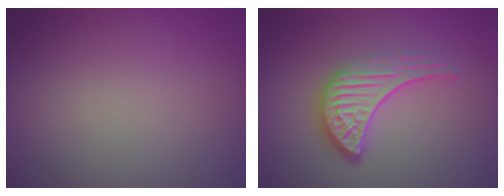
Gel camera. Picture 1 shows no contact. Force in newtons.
{"total": 4.6, "press": 3.4, "slide": 3.2}